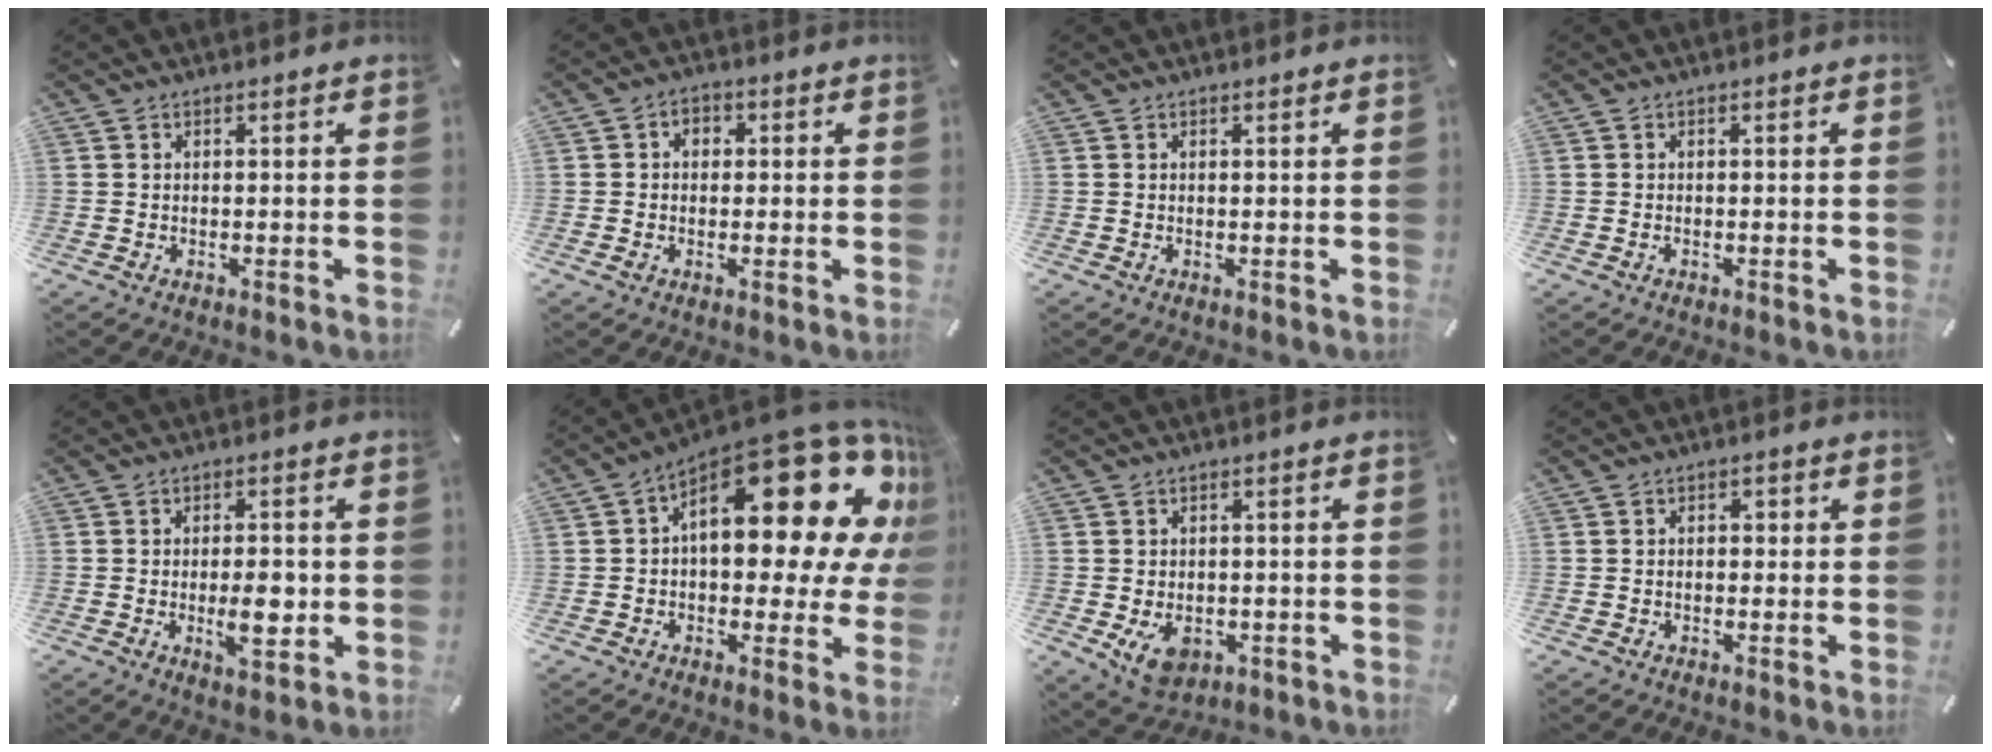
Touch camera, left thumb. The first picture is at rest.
{"total": 3.1, "force": [-0.5, 2.5, 1.8], "torque": [-0.016, 0.005, -0.014]}
{"total": 0.0}
{"total": 0.5, "force": [-0.3, 0.2, 0.4], "torque": [-0.009, -0.002, -0.006]}
{"total": 7.6, "force": [-1.0, 3.5, 6.7], "torque": [-0.099, -0.009, -0.018]}
{"total": 26.2, "force": [10.1, 12.4, 20.7], "torque": [-0.271, -0.085, 0.174]}
{"total": 6.7, "force": [-2.0, 4.9, 4.1], "torque": [-0.066, -0.001, -0.038]}
{"total": 1.6, "force": [-0.4, 1.3, 0.8], "torque": [-0.016, 0.008, -0.011]}